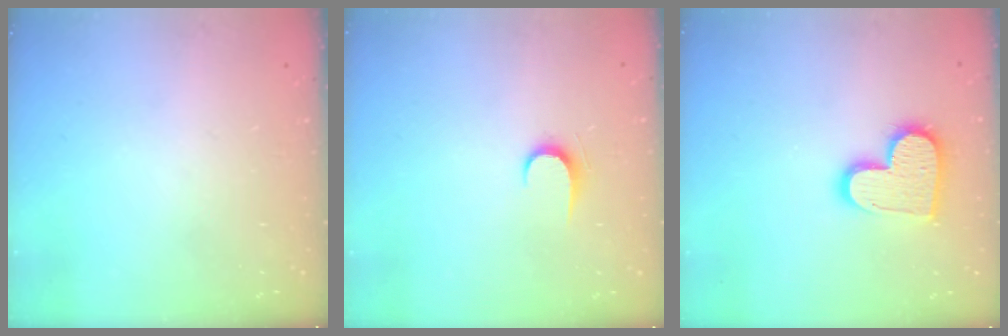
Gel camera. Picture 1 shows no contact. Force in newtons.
{"total": 6.0, "press": 6.0, "slide": 0.7}
{"total": 14.0, "press": 13.9, "slide": 0.8}